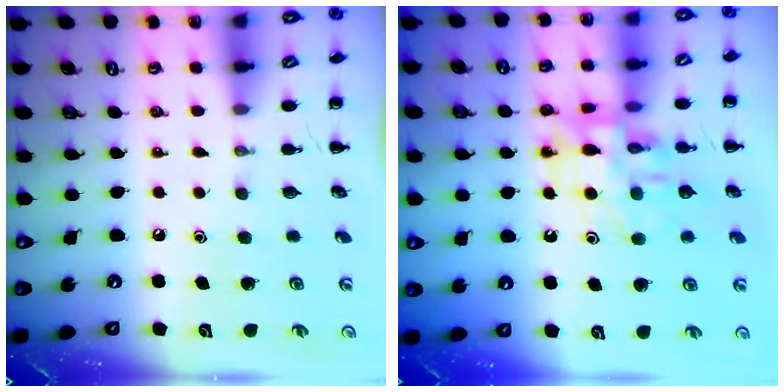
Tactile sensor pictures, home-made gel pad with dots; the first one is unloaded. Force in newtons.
{"total": 13.4, "press": 13.3, "slide": 2.0}